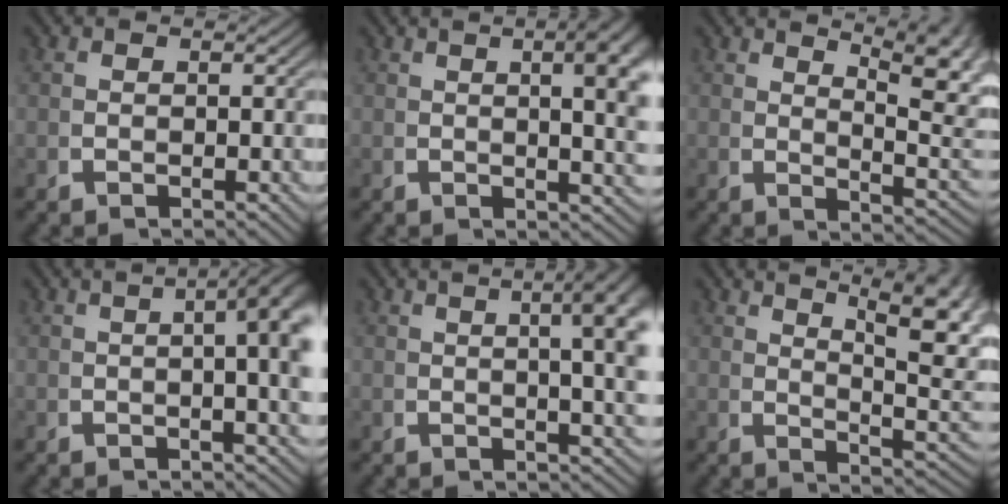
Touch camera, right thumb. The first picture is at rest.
{"total": 7.3, "force": [1.9, 2.5, 6.5], "torque": [-0.062, 0.011, 0.028]}
{"total": 7.6, "force": [2.6, 3.2, 6.4], "torque": [-0.067, -0.004, 0.047]}
{"total": 8.2, "force": [1.6, 3.3, 7.3], "torque": [-0.072, 0.024, 0.011]}
{"total": 9.4, "force": [3.2, 3.9, 8.0], "torque": [-0.070, 0.031, 0.034]}
{"total": 9.9, "force": [3.3, 4.3, 8.3], "torque": [-0.095, -0.004, 0.056]}